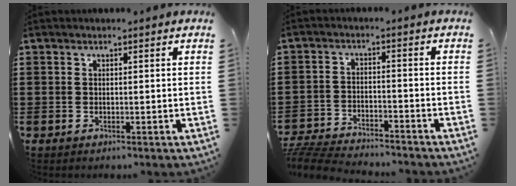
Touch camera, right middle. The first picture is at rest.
{"total": 5.9, "force": [-5.8, 0.7, 0.9], "torque": [-0.029, 0.007, -0.119]}